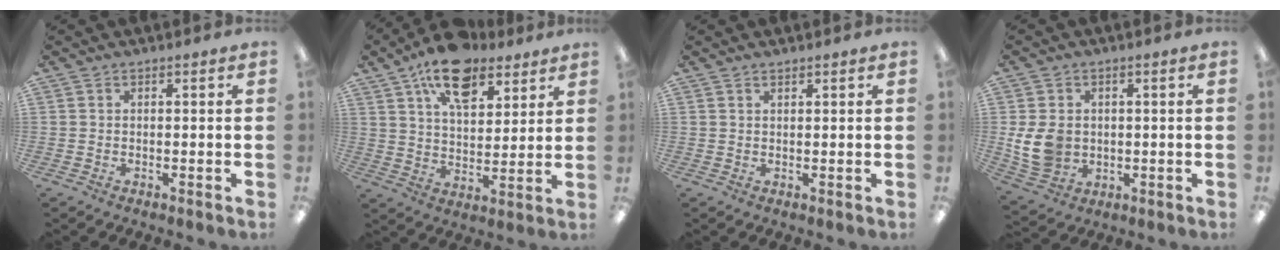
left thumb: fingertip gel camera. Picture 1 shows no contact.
{"total": 15.4, "force": [10.5, 7.6, 8.2], "torque": [-0.134, -0.047, 0.187]}
{"total": 0.9, "force": [0.8, 0.2, 0.3], "torque": [-0.006, -0.001, 0.016]}
{"total": 8.8, "force": [0.2, 7.3, 5.0], "torque": [-0.119, 0.010, 0.007]}